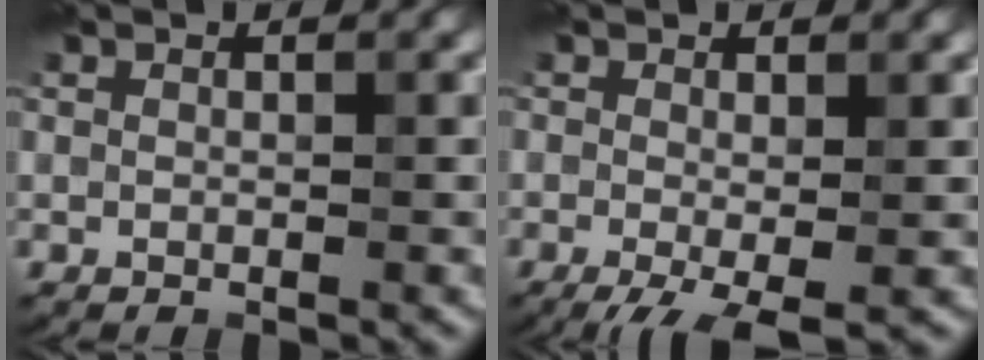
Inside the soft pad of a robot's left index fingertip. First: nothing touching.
{"total": 4.2, "force": [-1.5, 1.2, 3.7], "torque": [-0.068, -0.011, -0.027]}